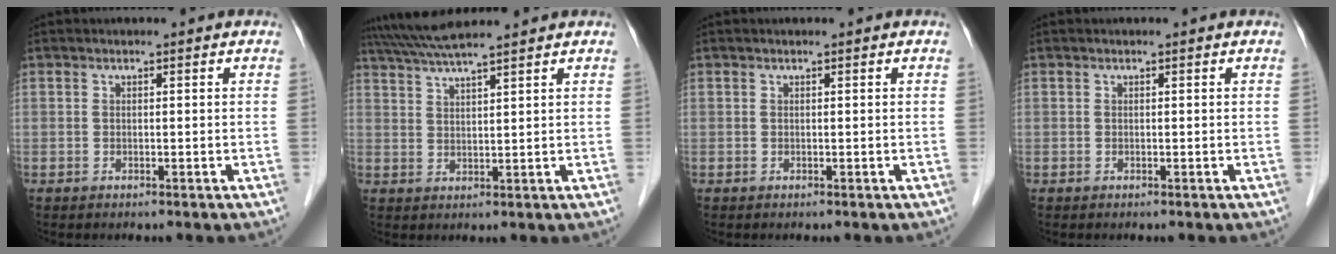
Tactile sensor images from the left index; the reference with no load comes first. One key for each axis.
{"total": 7.8, "fx": 6.9, "fy": -0.5, "fz": 3.7, "tx": -0.069, "ty": 0.031, "tz": 0.119}
{"total": 0.0}
{"total": 0.0}